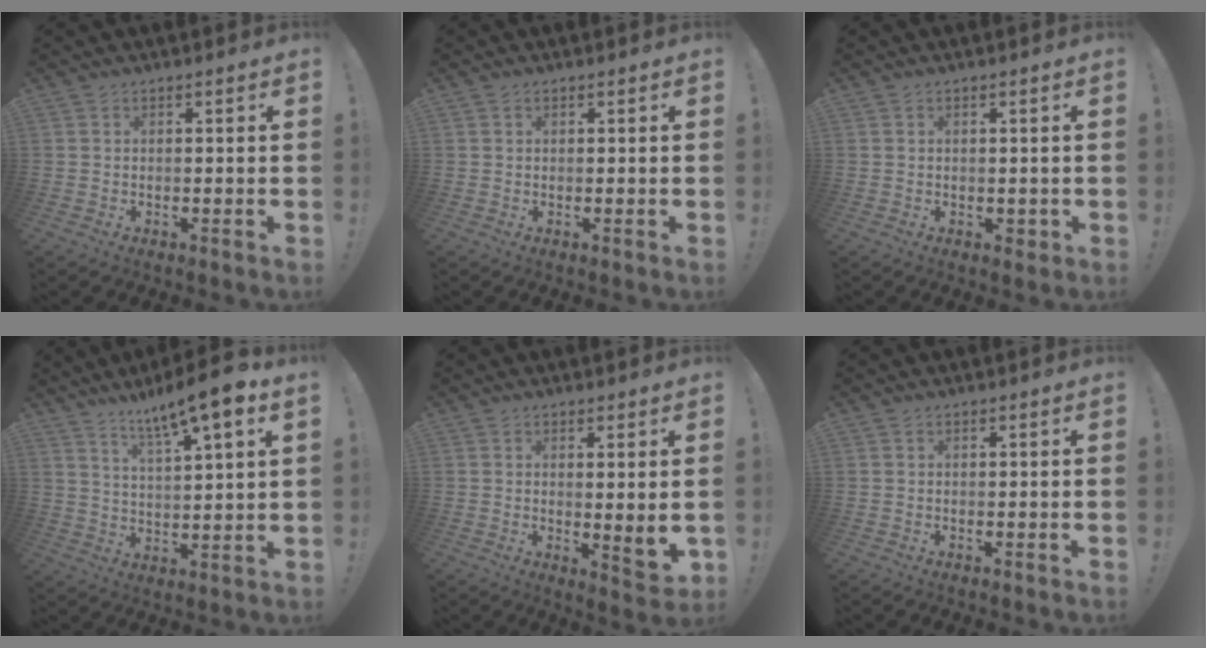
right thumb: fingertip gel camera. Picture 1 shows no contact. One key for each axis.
{"total": 0.5, "fx": 0.3, "fy": 0.4, "fz": 0.1, "tx": 0.004, "ty": 0.000, "tz": 0.004}
{"total": 1.7, "fx": 0.2, "fy": 1.5, "fz": 0.8, "tx": -0.001, "ty": -0.001, "tz": 0.003}
{"total": 11.5, "fx": 8.4, "fy": 1.0, "fz": 7.8, "tx": -0.127, "ty": -0.055, "tz": 0.135}
{"total": 4.8, "fx": 1.4, "fy": 0.7, "fz": 4.5, "tx": -0.051, "ty": -0.020, "tz": 0.025}
{"total": 0.0}